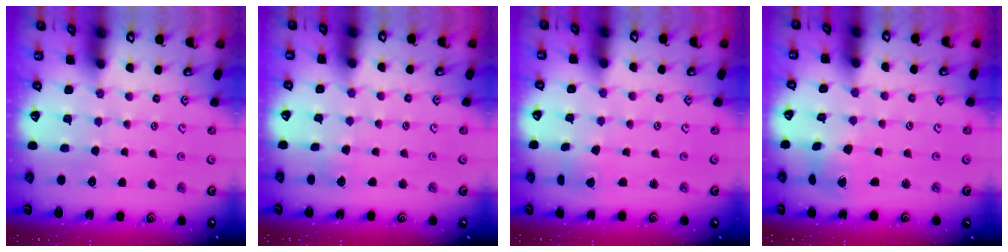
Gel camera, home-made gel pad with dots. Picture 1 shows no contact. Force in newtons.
{"total": 2.9, "press": 2.9, "slide": 0.3}
{"total": 4.6, "press": 4.5, "slide": 0.5}
{"total": 4.3, "press": 4.2, "slide": 0.5}